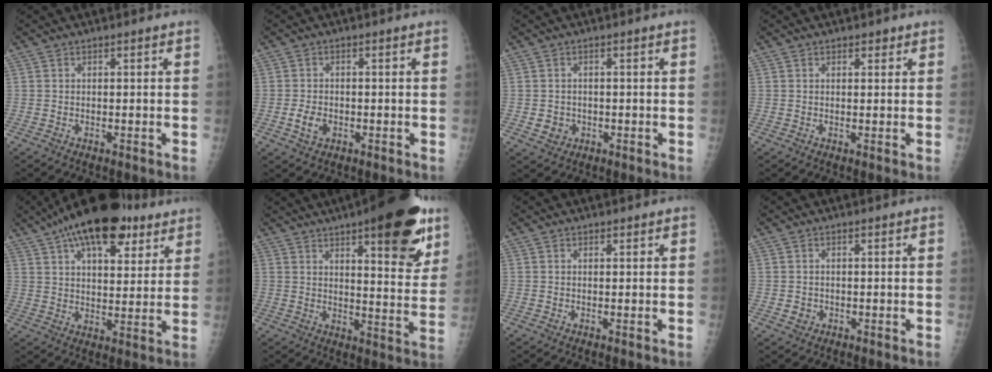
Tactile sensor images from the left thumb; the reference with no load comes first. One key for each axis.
{"total": 3.5, "fx": -0.9, "fy": 2.5, "fz": 2.2, "tx": -0.034, "ty": 0.001, "tz": -0.014}
{"total": 2.9, "fx": -0.5, "fy": 2.7, "fz": 1.0, "tx": -0.003, "ty": 0.002, "tz": 0.000}
{"total": 1.5, "fx": 1.0, "fy": 0.9, "fz": 0.6, "tx": 0.004, "ty": -0.004, "tz": 0.011}
{"total": 20.6, "fx": 12.7, "fy": 9.1, "fz": 13.5, "tx": -0.194, "ty": -0.015, "tz": 0.198}
{"total": 20.0, "fx": 11.3, "fy": 6.0, "fz": 15.4, "tx": -0.173, "ty": -0.049, "tz": 0.154}
{"total": 0.7, "fx": 0.5, "fy": 0.4, "fz": 0.3, "tx": -0.002, "ty": -0.004, "tz": 0.007}
{"total": 1.6, "fx": -0.2, "fy": 1.5, "fz": 0.5, "tx": -0.002, "ty": 0.002, "tz": 0.001}